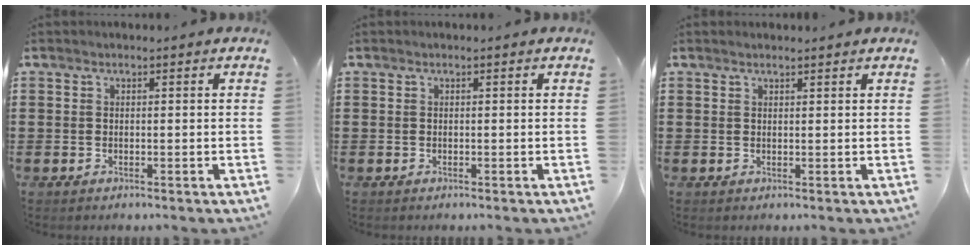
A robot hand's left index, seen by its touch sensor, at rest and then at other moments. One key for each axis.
{"total": 0.0}
{"total": 0.8, "fx": 0.8, "fy": 0.1, "fz": 0.3, "tx": -0.007, "ty": -0.001, "tz": 0.015}